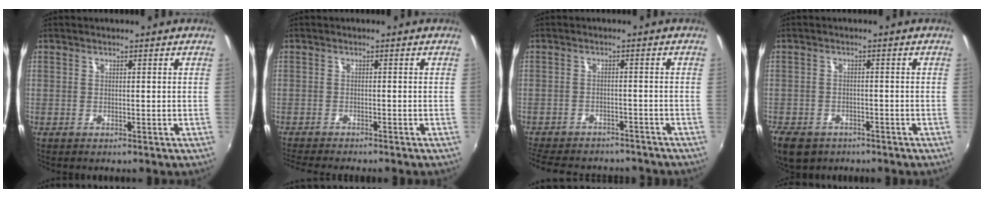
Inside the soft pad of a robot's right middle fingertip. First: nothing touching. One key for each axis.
{"total": 5.5, "fx": -5.0, "fy": 0.1, "fz": 2.2, "tx": -0.054, "ty": -0.018, "tz": -0.083}
{"total": 14.6, "fx": -12.4, "fy": 5.6, "fz": 5.3, "tx": -0.126, "ty": -0.007, "tz": -0.169}
{"total": 8.5, "fx": -5.5, "fy": 5.3, "fz": 3.7, "tx": -0.100, "ty": -0.019, "tz": -0.090}